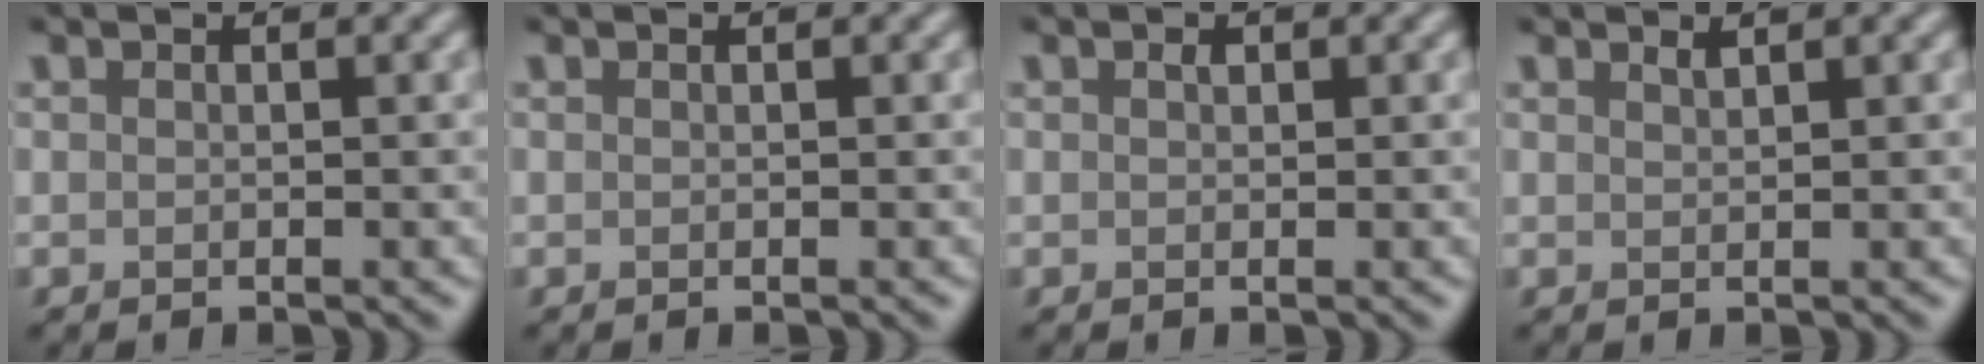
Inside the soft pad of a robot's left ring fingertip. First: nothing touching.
{"total": 0.0}
{"total": 0.5, "force": [0.2, 0.3, 0.3], "torque": [-0.005, 0.000, 0.002]}
{"total": 0.7, "force": [0.6, 0.1, 0.3], "torque": [-0.002, -0.001, 0.013]}